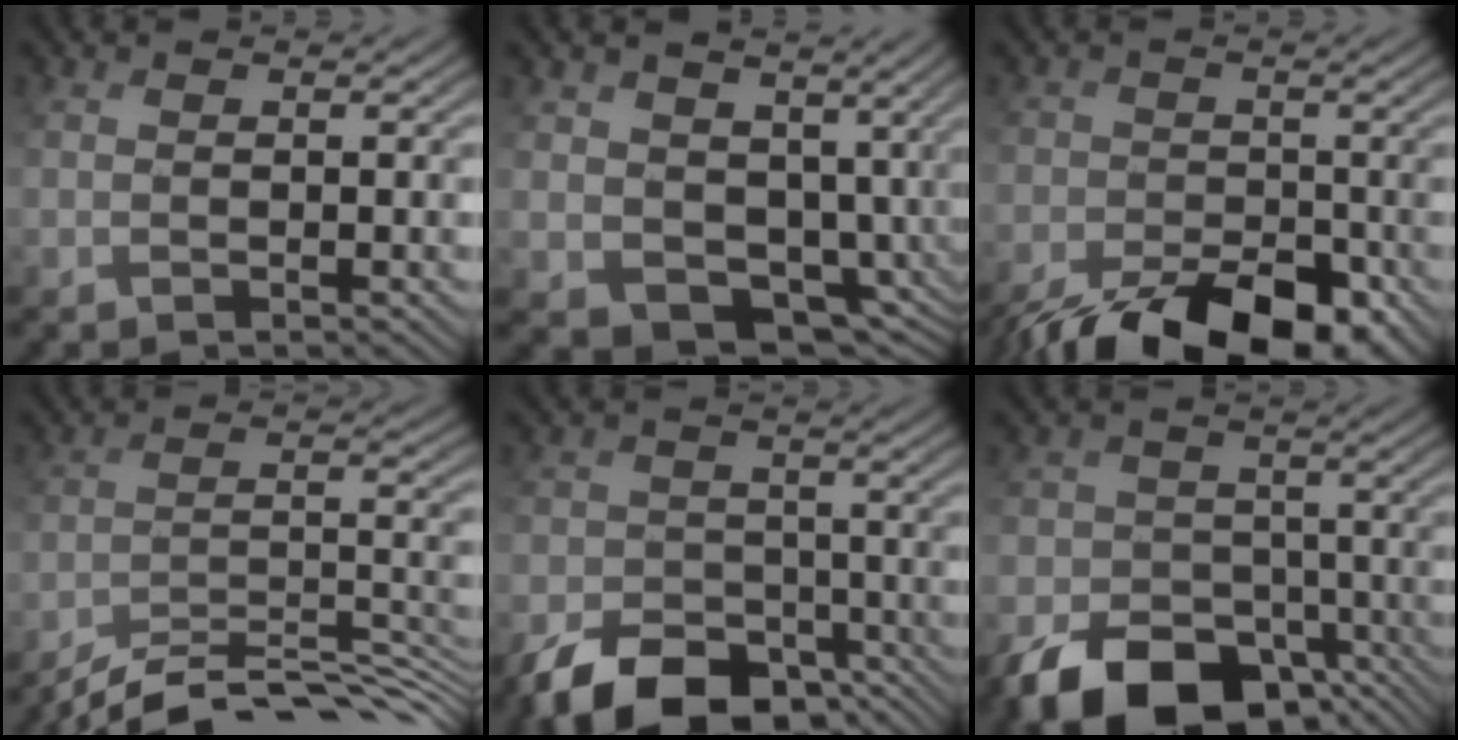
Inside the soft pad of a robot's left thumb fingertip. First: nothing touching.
{"total": 9.3, "force": [0.2, 7.7, 5.2], "torque": [-0.134, -0.035, 0.011]}
{"total": 11.6, "force": [-9.0, 4.9, 5.3], "torque": [-0.082, -0.043, -0.133]}
{"total": 10.7, "force": [-9.9, 1.5, 3.9], "torque": [-0.052, 0.007, -0.163]}
{"total": 9.0, "force": [-7.1, 4.8, 2.8], "torque": [-0.033, -0.026, -0.122]}
{"total": 10.4, "force": [-6.9, 6.8, 3.9], "torque": [-0.050, -0.032, -0.122]}